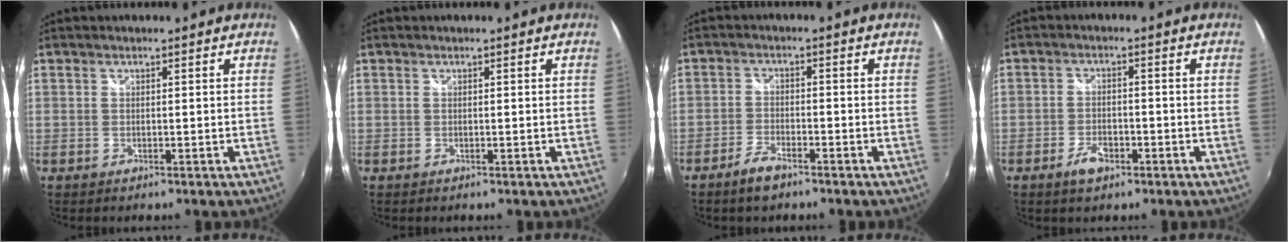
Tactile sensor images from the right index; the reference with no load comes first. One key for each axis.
{"total": 0.0}
{"total": 4.3, "fx": -3.3, "fy": 1.6, "fz": 2.3, "tx": -0.063, "ty": -0.002, "tz": -0.065}
{"total": 4.5, "fx": -2.6, "fy": 2.3, "fz": 2.8, "tx": -0.064, "ty": -0.001, "tz": -0.045}